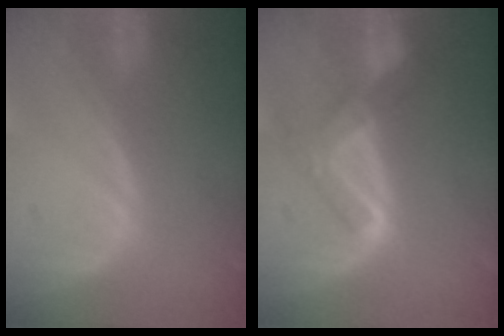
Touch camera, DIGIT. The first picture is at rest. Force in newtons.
{"total": 6.7, "press": 5.8, "slide": 3.4}